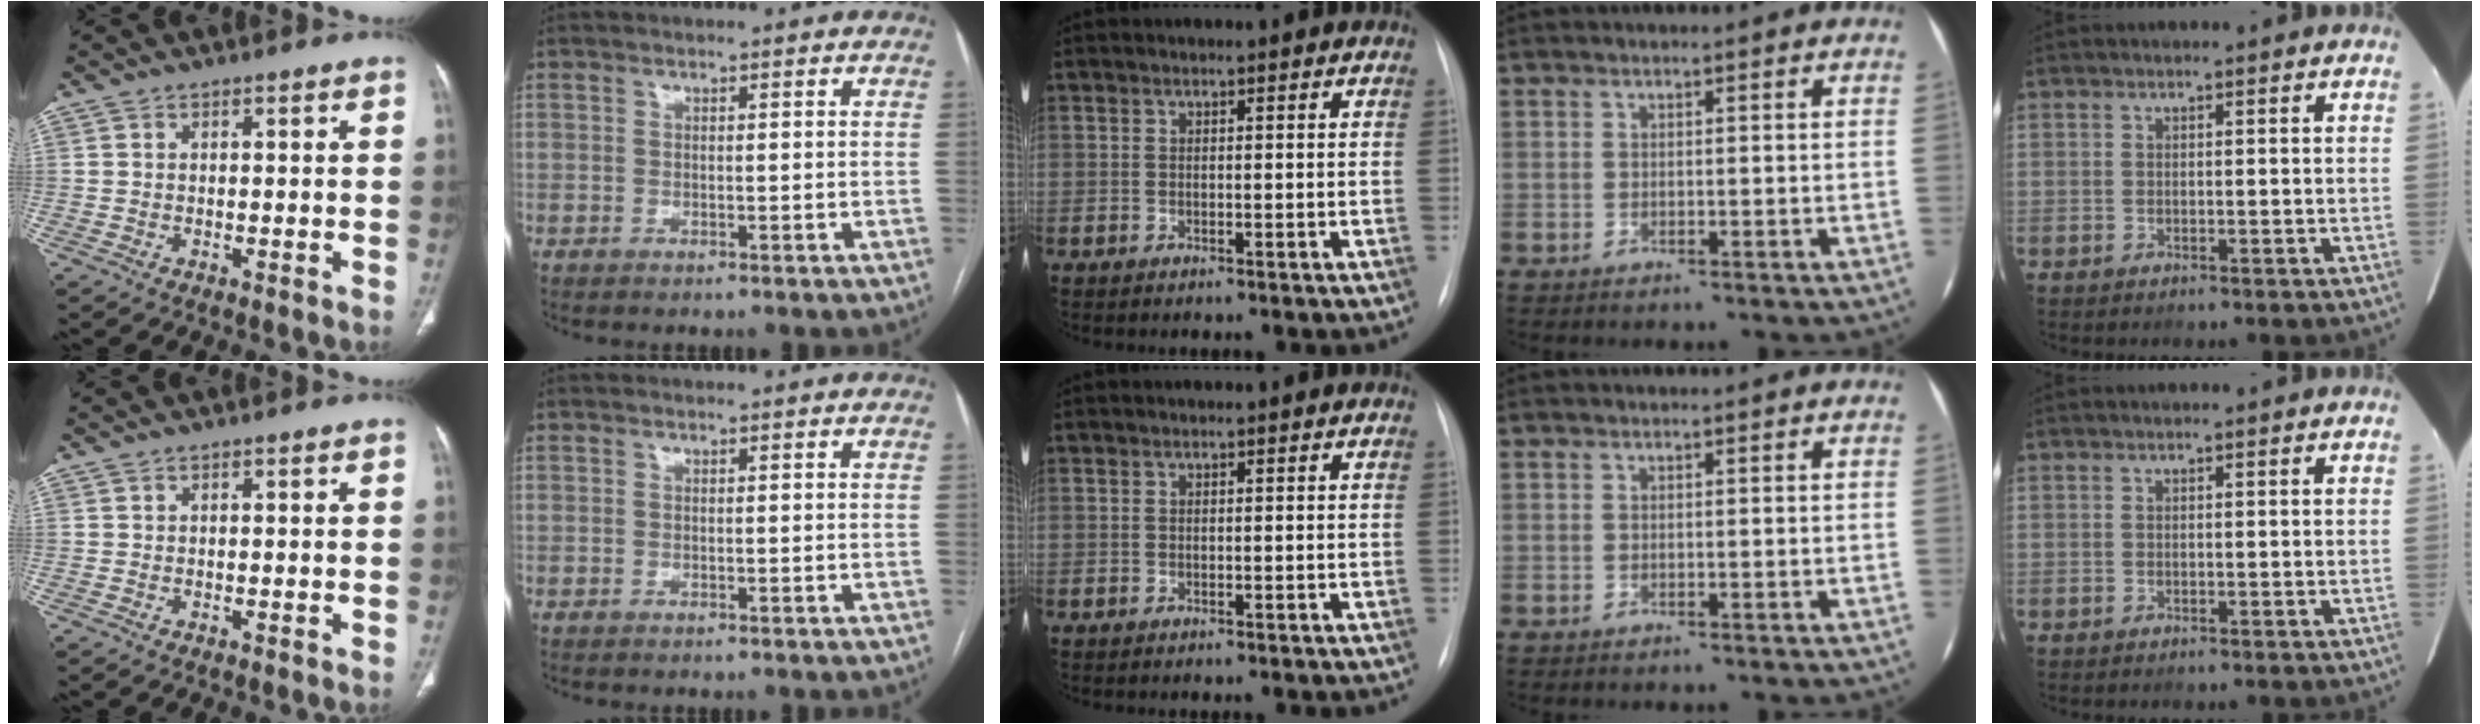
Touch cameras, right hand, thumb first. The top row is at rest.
{}